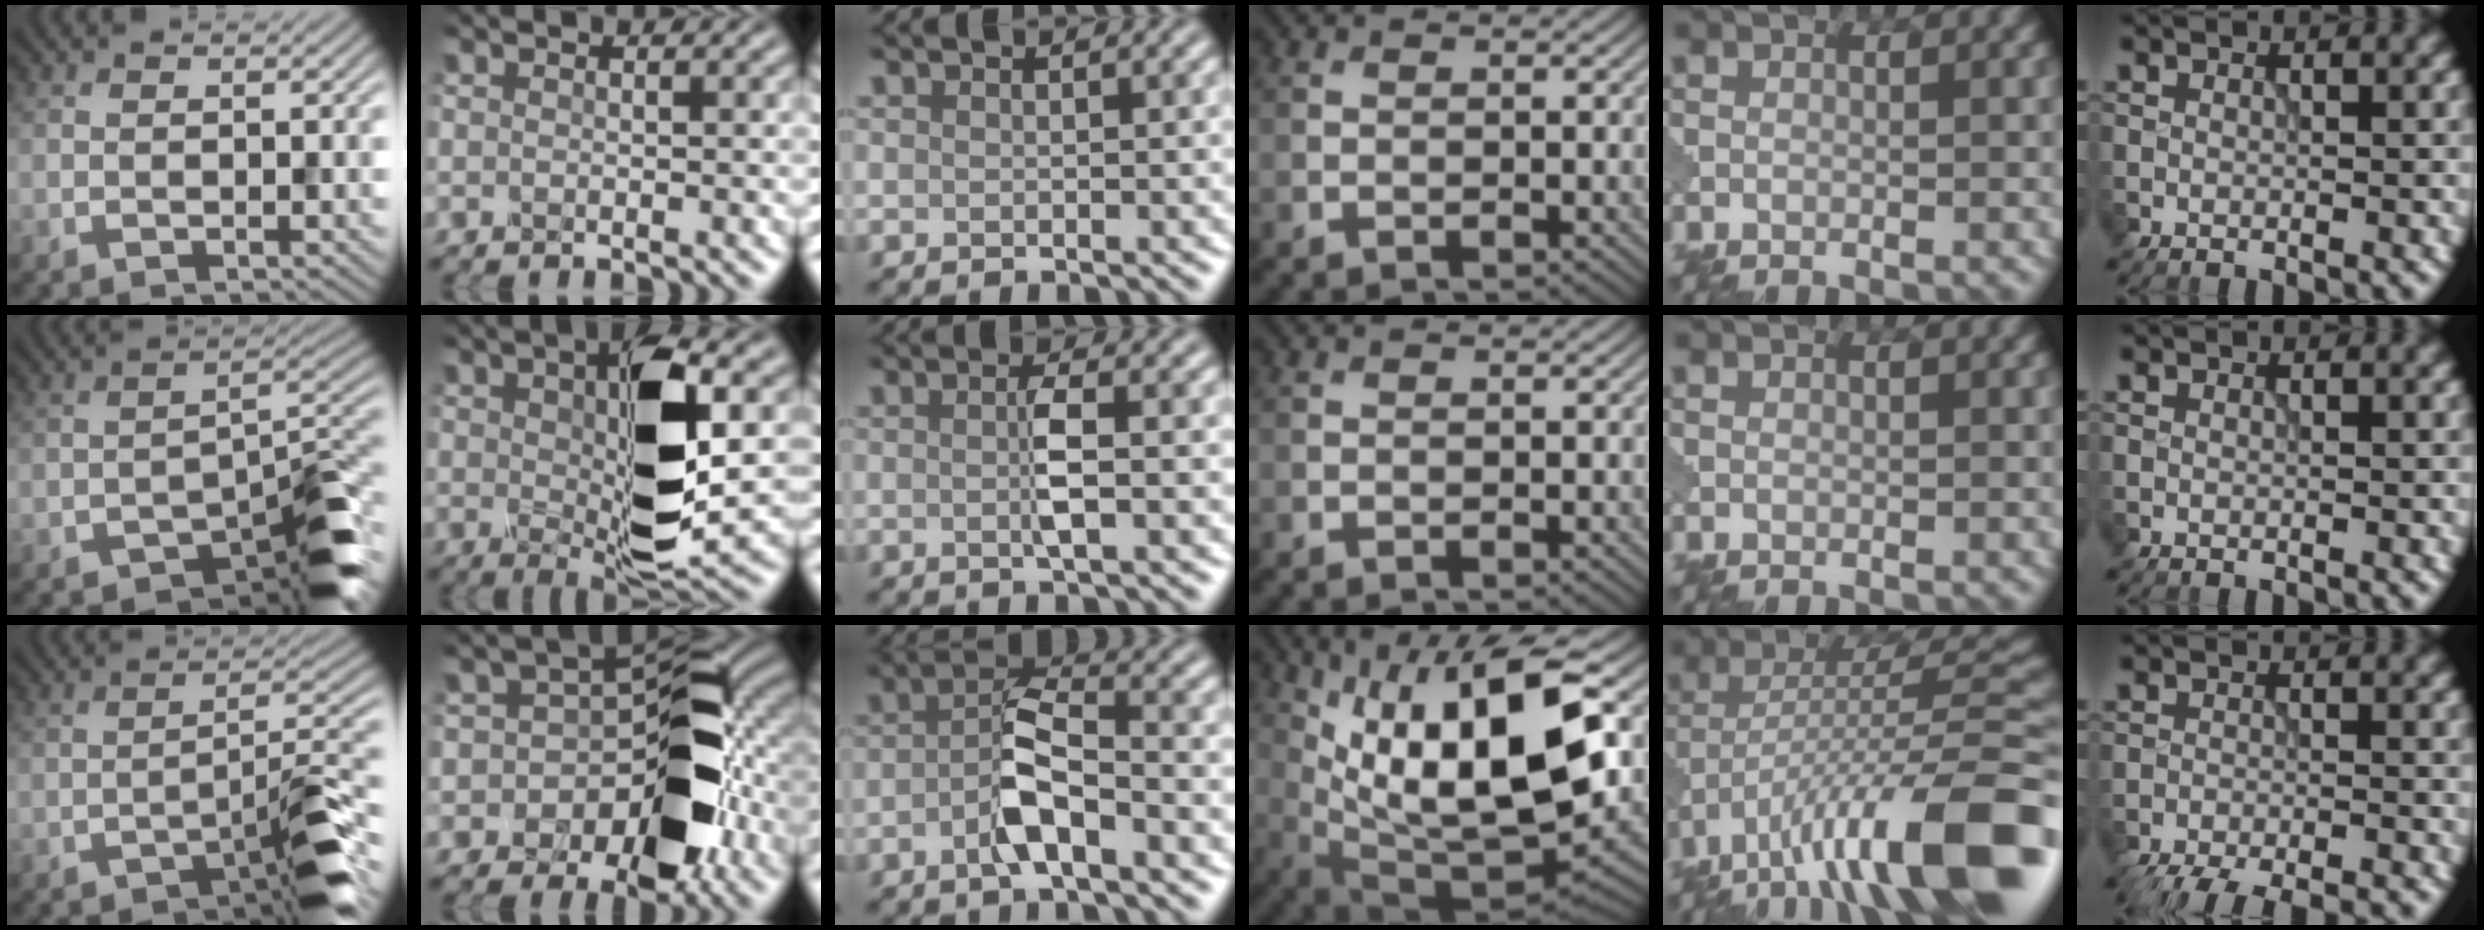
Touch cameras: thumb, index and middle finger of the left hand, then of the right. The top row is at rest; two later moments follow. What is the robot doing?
{"motion": "disassemble", "object": "pitcher"}